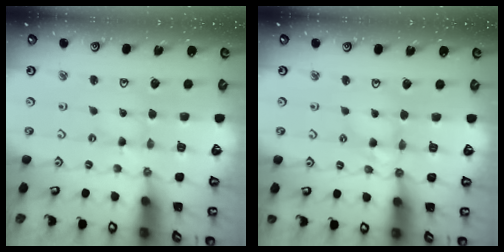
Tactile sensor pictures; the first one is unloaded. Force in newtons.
{"total": 5.9, "press": 5.8, "slide": 0.5}